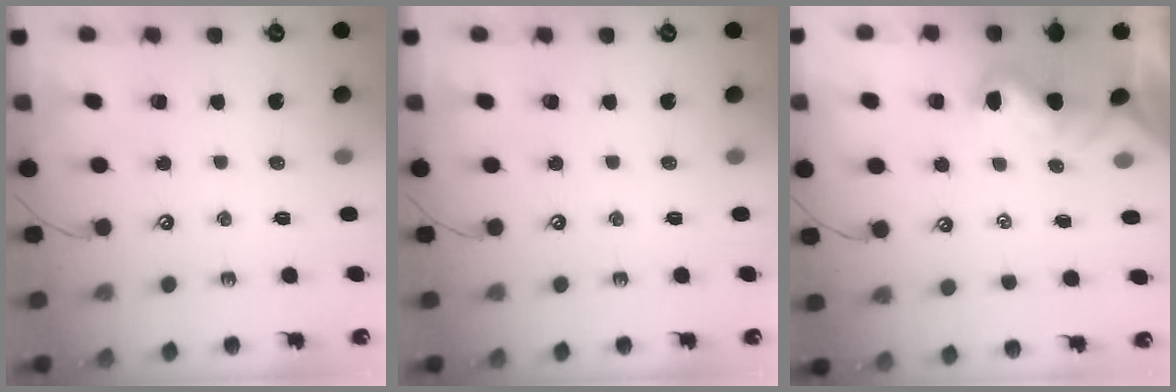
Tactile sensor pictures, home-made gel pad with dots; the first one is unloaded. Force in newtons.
{"total": 0.0}
{"total": 0.6, "press": 0.4, "slide": 0.5}